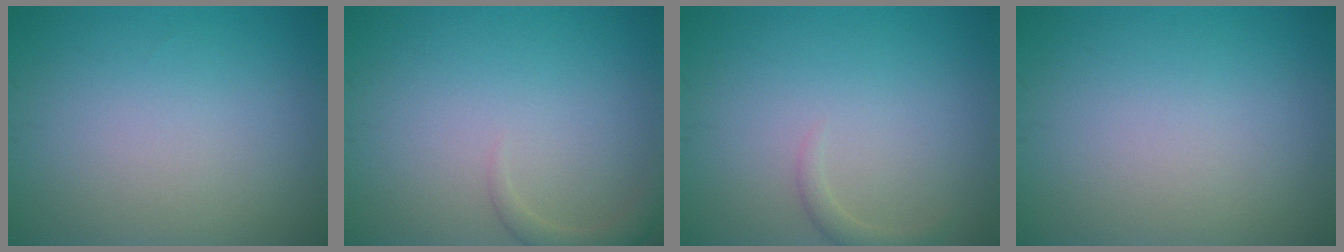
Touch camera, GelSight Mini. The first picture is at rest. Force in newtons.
{"total": 1.5, "press": 1.5, "slide": 0.1}
{"total": 1.2, "press": 1.2, "slide": 0.1}
{"total": 0.0}